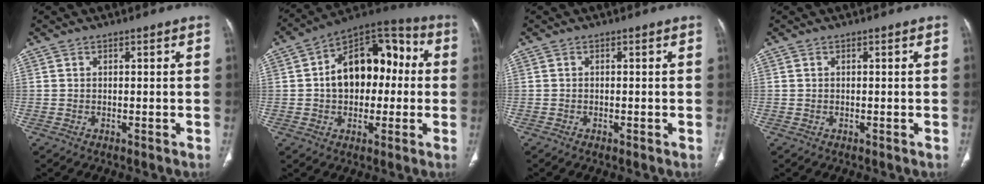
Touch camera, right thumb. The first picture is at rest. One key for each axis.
{"total": 18.2, "fx": 1.2, "fy": 11.8, "fz": 13.8, "tx": -0.163, "ty": 0.046, "tz": 0.012}
{"total": 0.7, "fx": -0.4, "fy": 0.3, "fz": 0.5, "tx": -0.012, "ty": 0.001, "tz": -0.005}
{"total": 0.0}